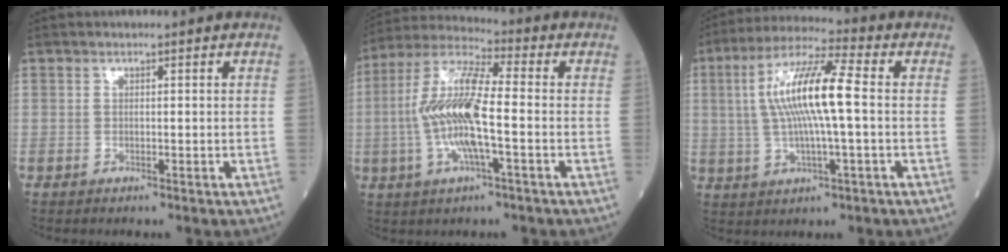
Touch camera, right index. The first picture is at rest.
{"total": 12.6, "force": [-1.7, 2.2, 12.3], "torque": [-0.259, 0.009, -0.035]}
{"total": 12.6, "force": [0.9, 1.3, 12.5], "torque": [-0.247, 0.017, 0.013]}